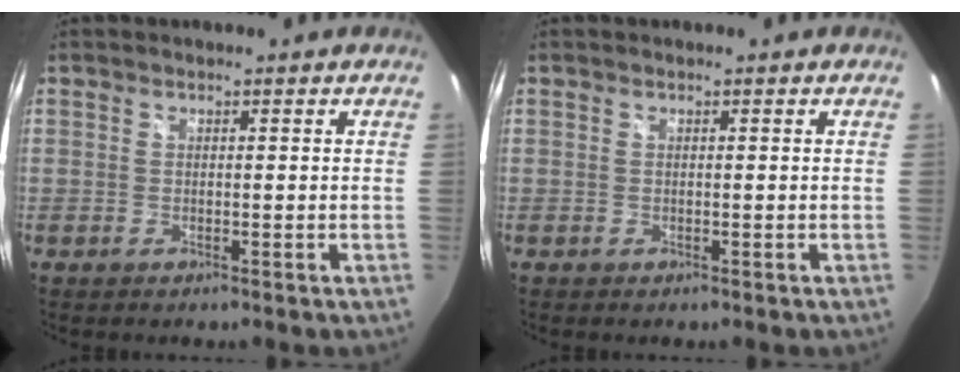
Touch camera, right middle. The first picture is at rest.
{"total": 0.0}